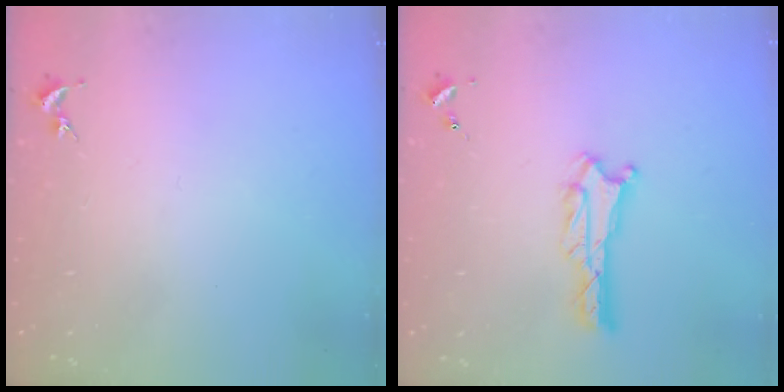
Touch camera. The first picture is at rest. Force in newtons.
{"total": 1.4, "press": 1.4, "slide": 0.1}